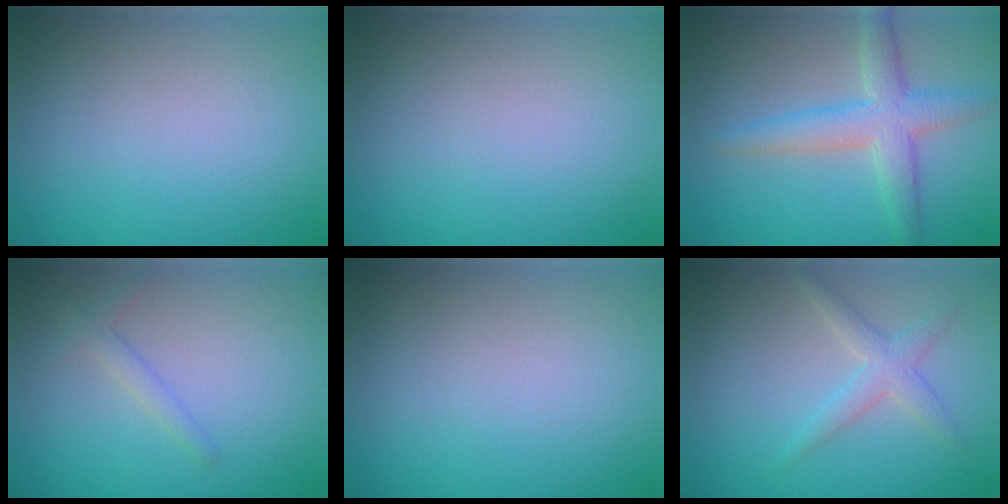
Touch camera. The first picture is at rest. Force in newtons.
{"total": 0.0}
{"total": 4.5, "press": 4.5, "slide": 0.2}
{"total": 1.4, "press": 1.4, "slide": 0.0}
{"total": 0.0}
{"total": 2.3, "press": 2.3, "slide": 0.0}